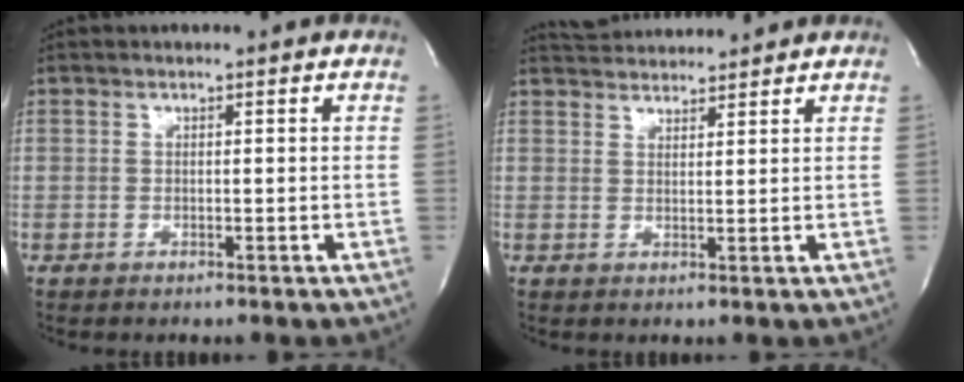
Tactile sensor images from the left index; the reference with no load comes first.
{"total": 5.9, "force": [5.8, 0.5, 0.9], "torque": [-0.023, 0.028, 0.092]}